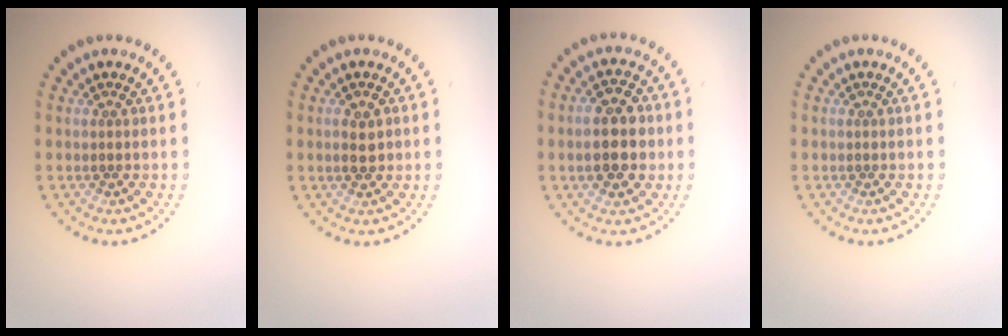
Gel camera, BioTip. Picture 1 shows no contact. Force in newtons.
{"total": 1.9, "press": 1.9, "slide": 0.1}
{"total": 5.5, "press": 5.5, "slide": 0.3}
{"total": 0.0}